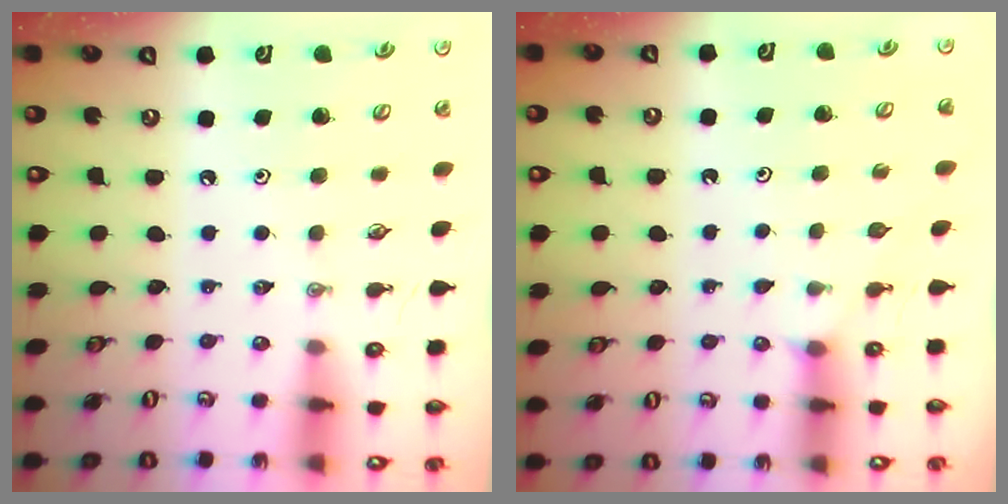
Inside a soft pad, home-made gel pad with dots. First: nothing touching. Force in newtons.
{"total": 4.1, "press": 4.1, "slide": 0.2}